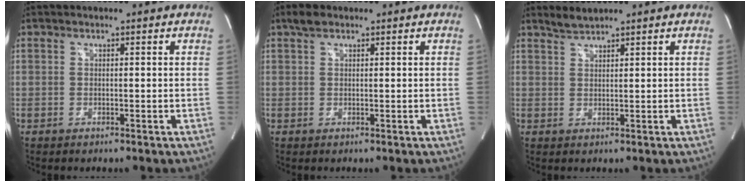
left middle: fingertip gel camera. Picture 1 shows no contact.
{"total": 1.8, "force": [1.3, 0.8, 0.9], "torque": [-0.025, 0.011, 0.026]}
{"total": 2.0, "force": [2.0, -0.1, 0.3], "torque": [-0.013, 0.003, 0.044]}